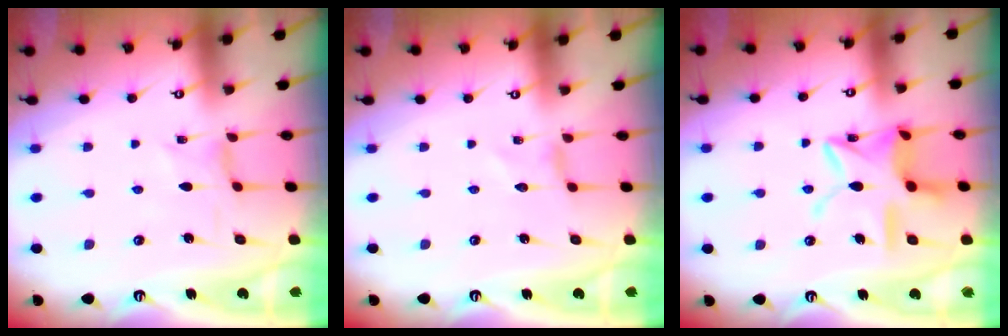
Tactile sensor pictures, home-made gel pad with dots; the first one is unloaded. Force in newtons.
{"total": 0.0}
{"total": 13.6, "press": 13.6, "slide": 1.0}